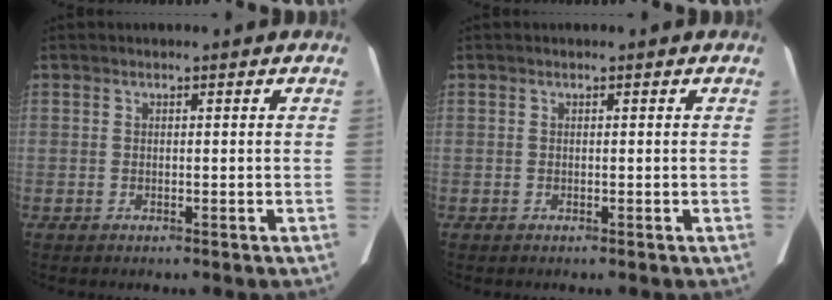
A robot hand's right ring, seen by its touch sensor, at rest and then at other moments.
{"total": 0.0}